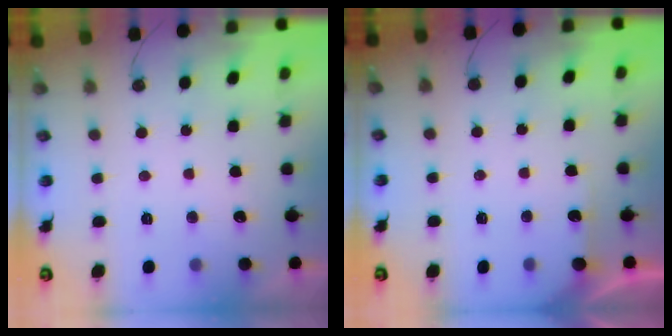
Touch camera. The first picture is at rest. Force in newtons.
{"total": 3.3, "press": 3.3, "slide": 0.3}